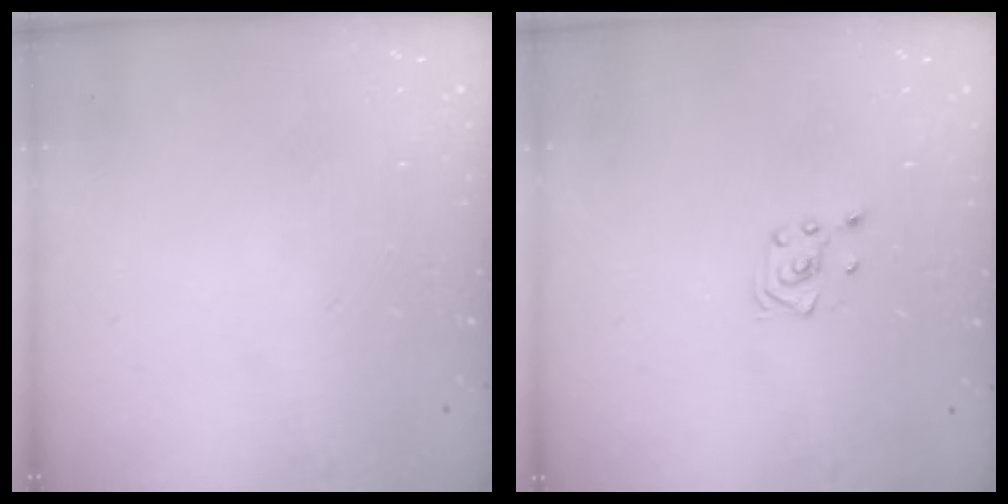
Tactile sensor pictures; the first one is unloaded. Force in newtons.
{"total": 2.8, "press": 2.6, "slide": 1.0}